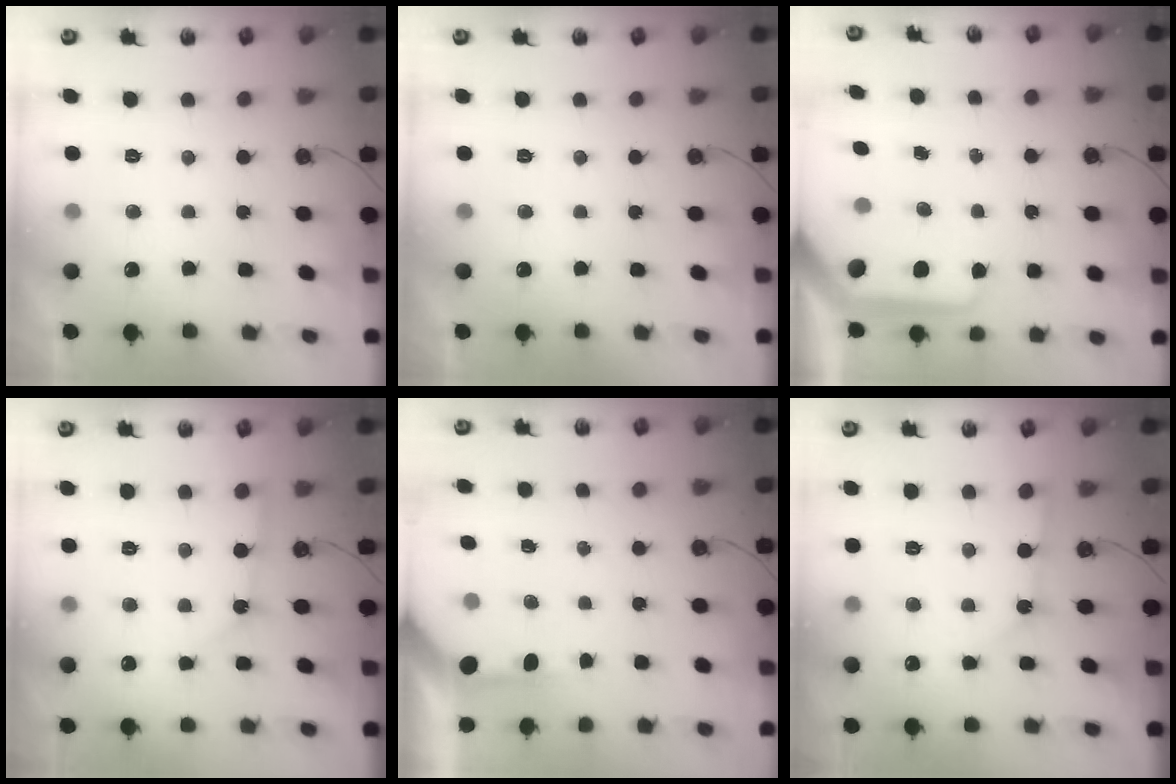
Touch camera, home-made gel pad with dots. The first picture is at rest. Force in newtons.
{"total": 0.0}
{"total": 10.7, "press": 10.7, "slide": 1.0}
{"total": 3.0, "press": 3.0, "slide": 0.2}
{"total": 3.5, "press": 3.5, "slide": 0.3}
{"total": 2.7, "press": 2.7, "slide": 0.3}